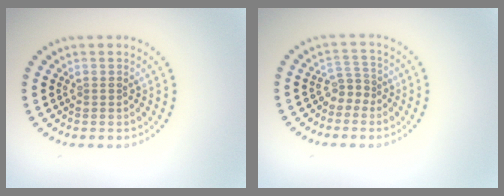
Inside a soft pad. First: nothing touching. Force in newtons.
{"total": 1.9, "press": 1.3, "slide": 1.4}